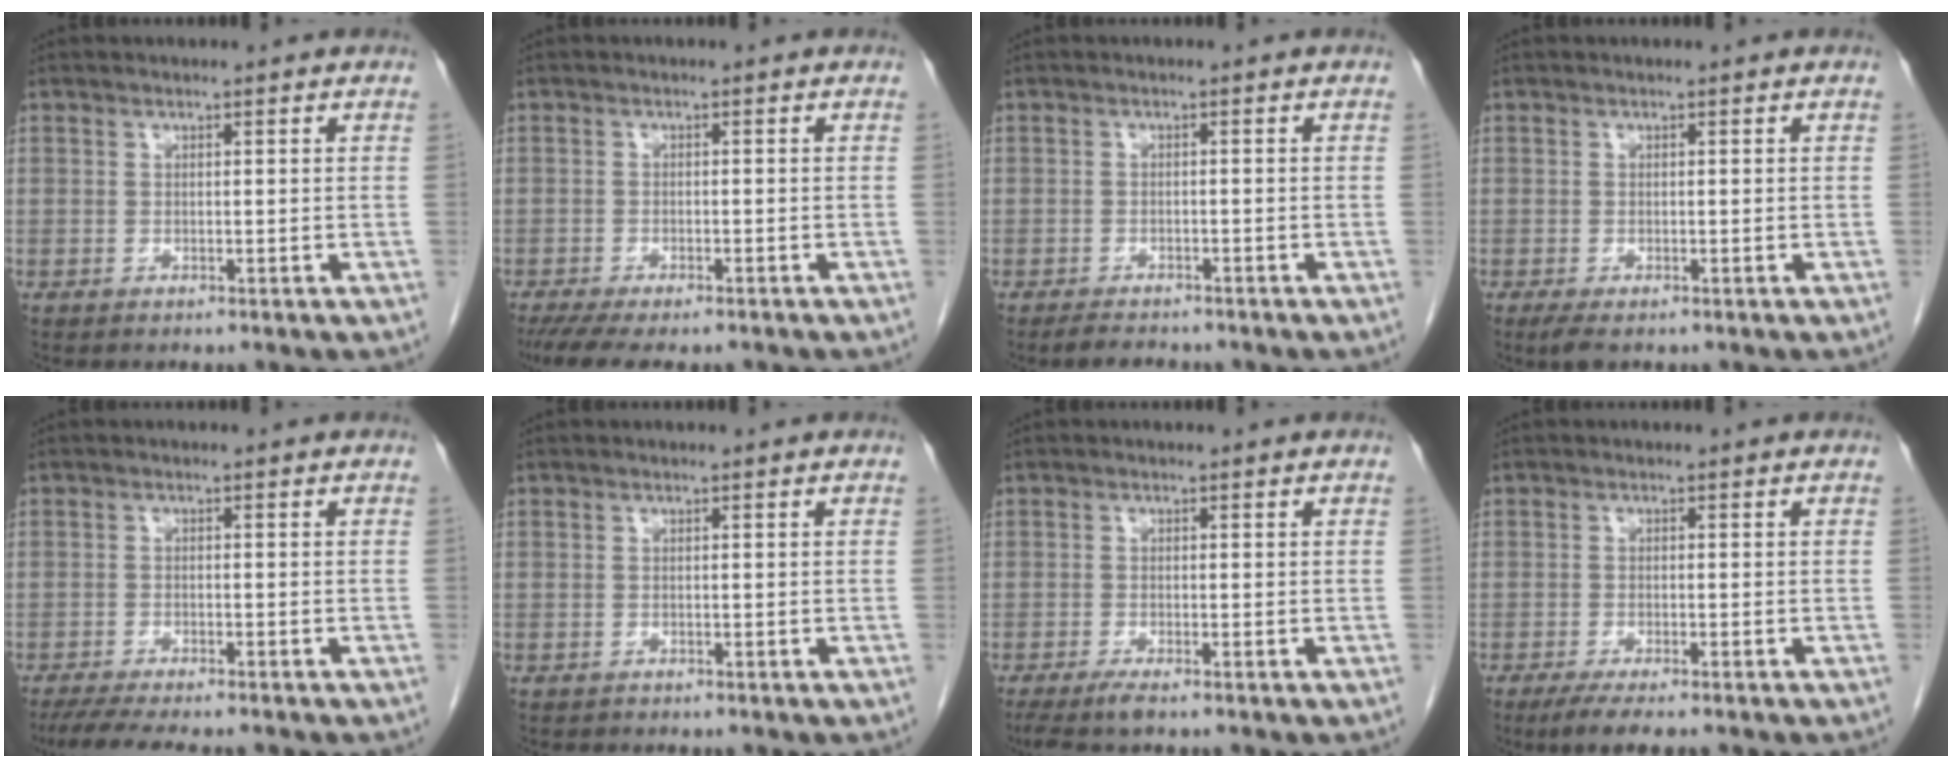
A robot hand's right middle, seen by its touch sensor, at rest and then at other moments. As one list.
[{"total": 8.9, "force": [-7.1, 2.4, 4.8], "torque": [-0.072, -0.010, -0.107]}, {"total": 2.8, "force": [-2.4, 0.8, 1.1], "torque": [-0.026, -0.007, -0.037]}, {"total": 2.0, "force": [-1.3, 0.7, 1.4], "torque": [-0.030, -0.006, -0.019]}, {"total": 8.7, "force": [-7.3, 1.0, 4.5], "torque": [-0.068, -0.016, -0.113]}, {"total": 0.0}, {"total": 3.2, "force": [-2.4, 0.1, 2.0], "torque": [-0.040, -0.009, -0.046]}, {"total": 5.0, "force": [-3.7, 0.6, 3.3], "torque": [-0.052, -0.012, -0.056]}]